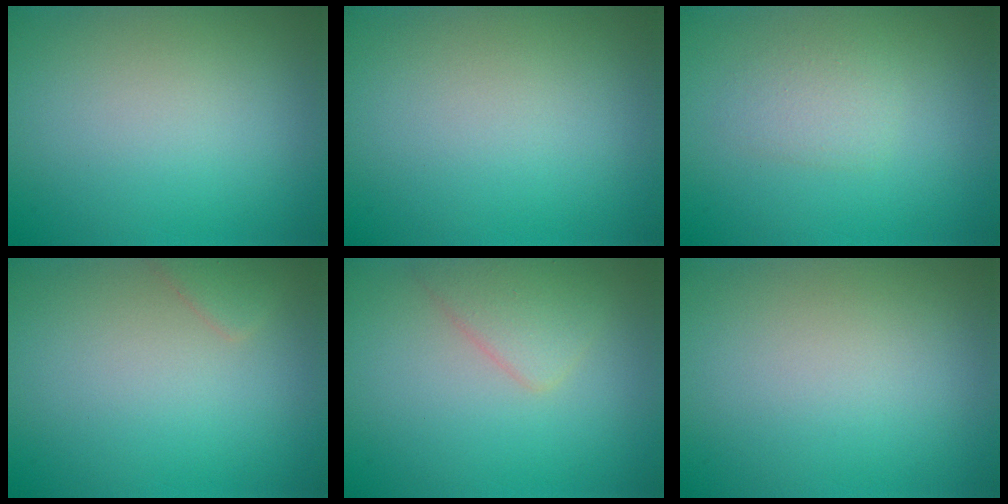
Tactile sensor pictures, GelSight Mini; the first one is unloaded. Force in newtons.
{"total": 0.0}
{"total": 1.6, "press": 1.6, "slide": 0.1}
{"total": 1.3, "press": 1.3, "slide": 0.1}
{"total": 2.5, "press": 2.5, "slide": 0.1}
{"total": 0.0}